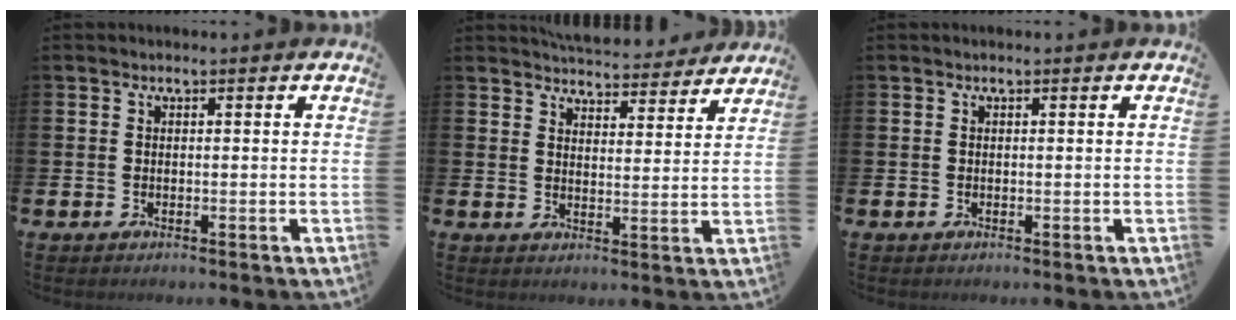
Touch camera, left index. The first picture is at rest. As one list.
[{"total": 5.5, "force": [5.4, 0.9, 0.3], "torque": [-0.017, -0.040, 0.097]}, {"total": 0.0}]